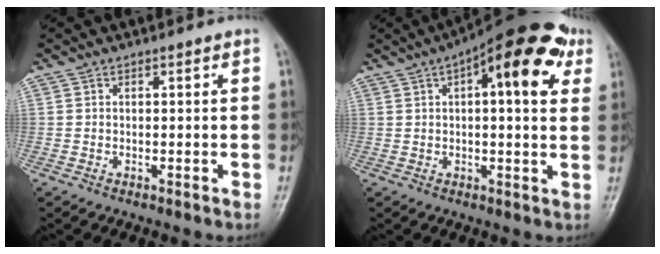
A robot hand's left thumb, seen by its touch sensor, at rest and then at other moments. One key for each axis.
{"total": 17.1, "fx": 6.6, "fy": 6.2, "fz": 14.5, "tx": -0.179, "ty": 0.013, "tz": 0.082}